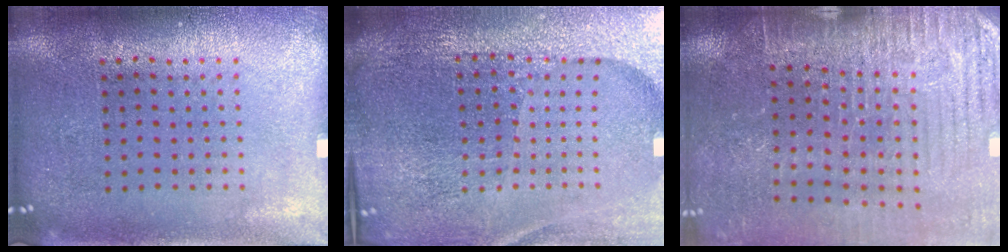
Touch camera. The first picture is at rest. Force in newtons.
{"total": 6.3, "press": 5.5, "slide": 3.0}
{"total": 3.6, "press": 3.6, "slide": 0.4}